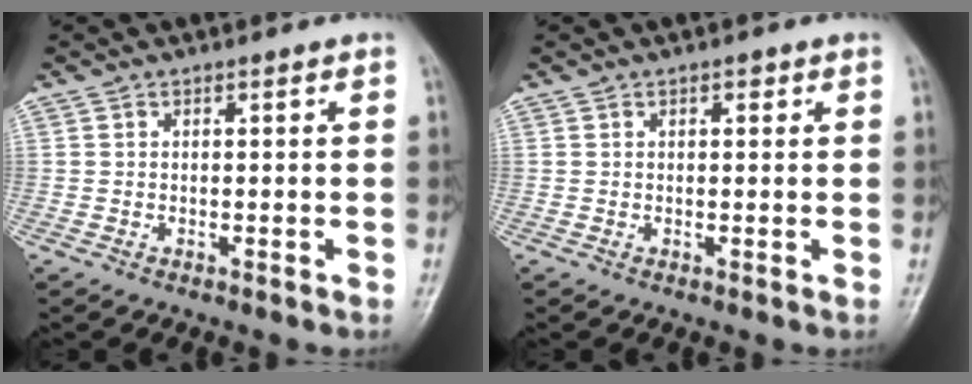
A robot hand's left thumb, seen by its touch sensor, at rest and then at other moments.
{"total": 1.4, "force": [0.7, 0.7, 1.0], "torque": [-0.010, 0.001, 0.007]}